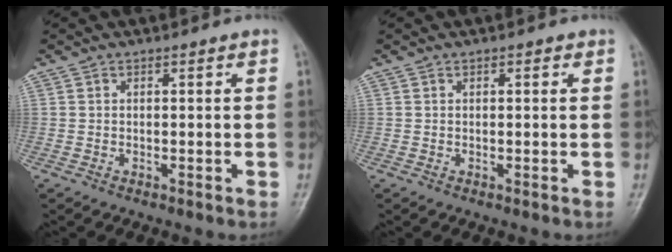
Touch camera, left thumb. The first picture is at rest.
{"total": 0.8, "force": [0.4, 0.4, 0.6], "torque": [-0.006, 0.000, 0.002]}